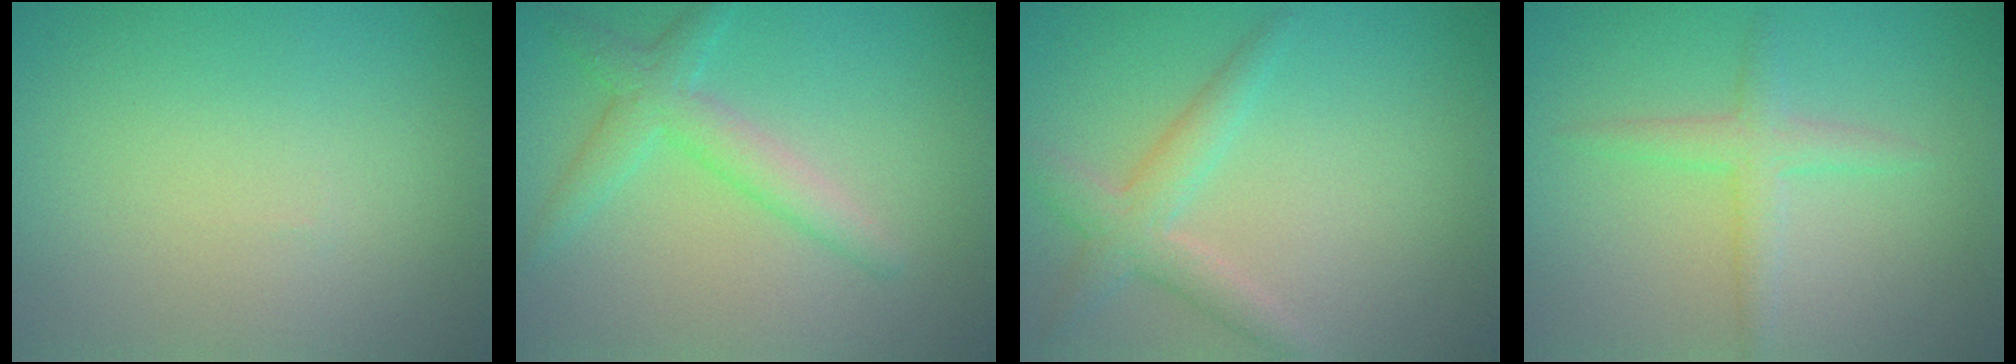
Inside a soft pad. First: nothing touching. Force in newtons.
{"total": 2.9, "press": 2.9, "slide": 0.1}
{"total": 2.8, "press": 2.8, "slide": 0.1}
{"total": 2.0, "press": 2.0, "slide": 0.1}